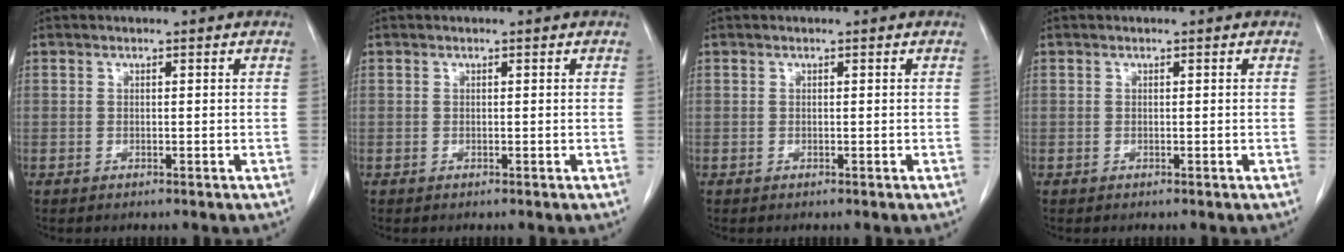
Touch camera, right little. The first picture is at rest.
{"total": 0.0}
{"total": 0.0}
{"total": 0.0}